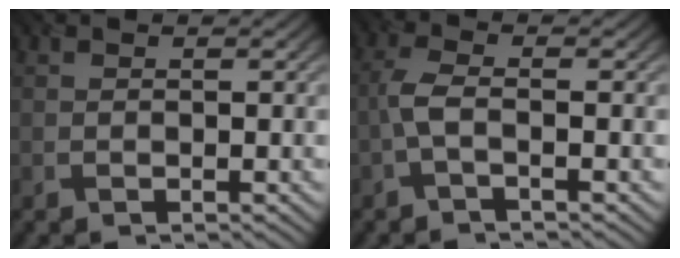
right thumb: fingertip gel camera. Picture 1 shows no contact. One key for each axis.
{"total": 2.7, "fx": -1.0, "fy": 0.7, "fz": 2.5, "tx": -0.060, "ty": 0.003, "tz": -0.027}